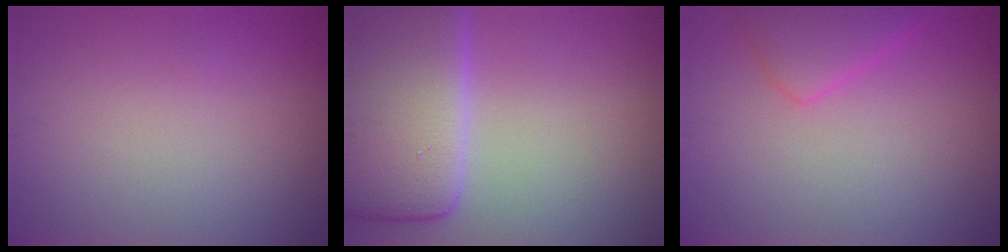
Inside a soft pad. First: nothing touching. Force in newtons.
{"total": 12.4, "press": 12.3, "slide": 1.2}
{"total": 3.1, "press": 3.1, "slide": 0.1}